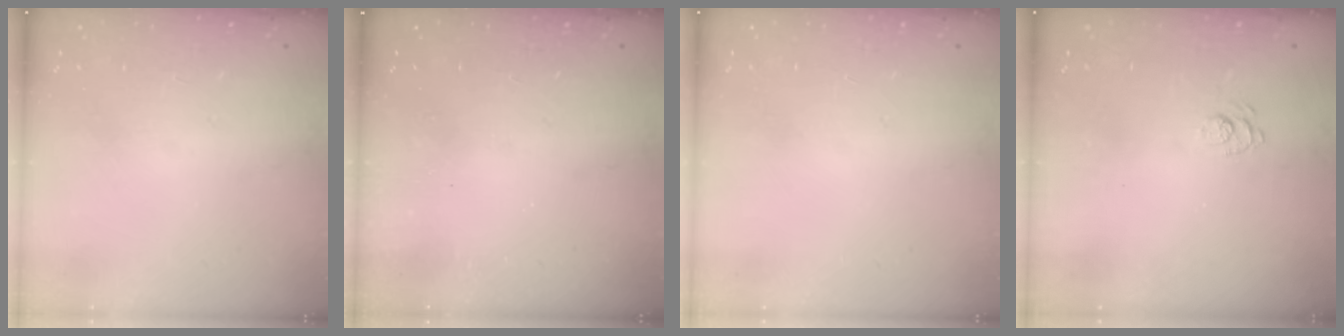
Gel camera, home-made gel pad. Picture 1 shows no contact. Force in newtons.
{"total": 2.4, "press": 2.3, "slide": 0.8}
{"total": 0.0}
{"total": 2.1, "press": 1.6, "slide": 1.3}